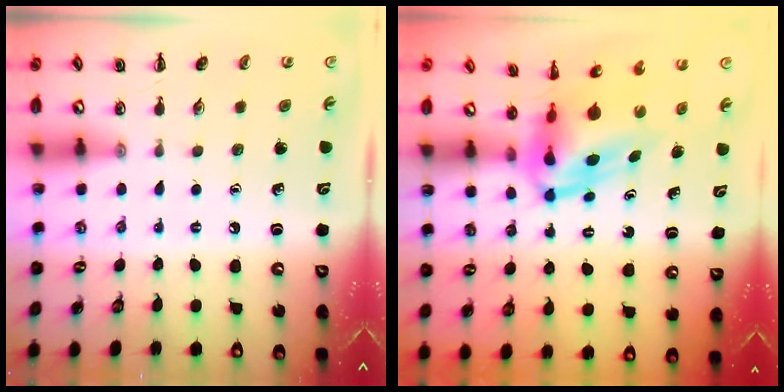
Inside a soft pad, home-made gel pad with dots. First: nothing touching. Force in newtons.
{"total": 5.1, "press": 5.0, "slide": 1.1}